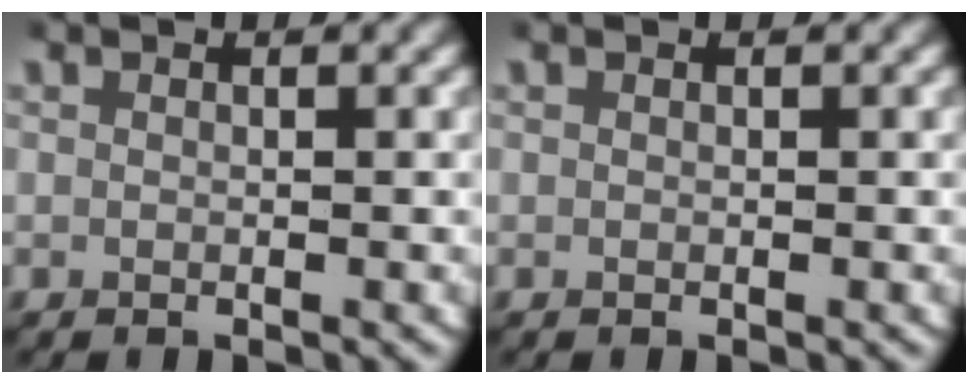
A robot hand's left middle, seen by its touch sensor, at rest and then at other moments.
{"total": 0.0}